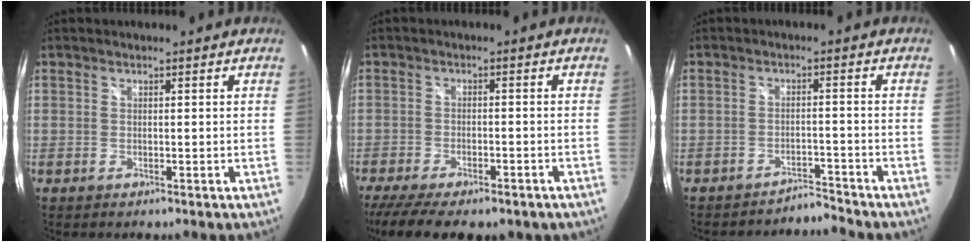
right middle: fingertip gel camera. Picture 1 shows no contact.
{"total": 14.2, "force": [-10.6, 4.9, 7.9], "torque": [-0.172, -0.042, -0.158]}
{"total": 3.2, "force": [-3.1, -0.4, -0.7], "torque": [0.004, 0.006, -0.050]}